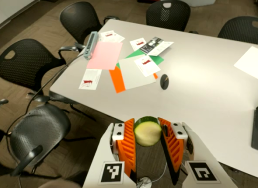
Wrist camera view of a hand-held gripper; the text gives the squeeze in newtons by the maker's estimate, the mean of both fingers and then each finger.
{"total": 13.0, "left": 13.2, "right": 12.8}